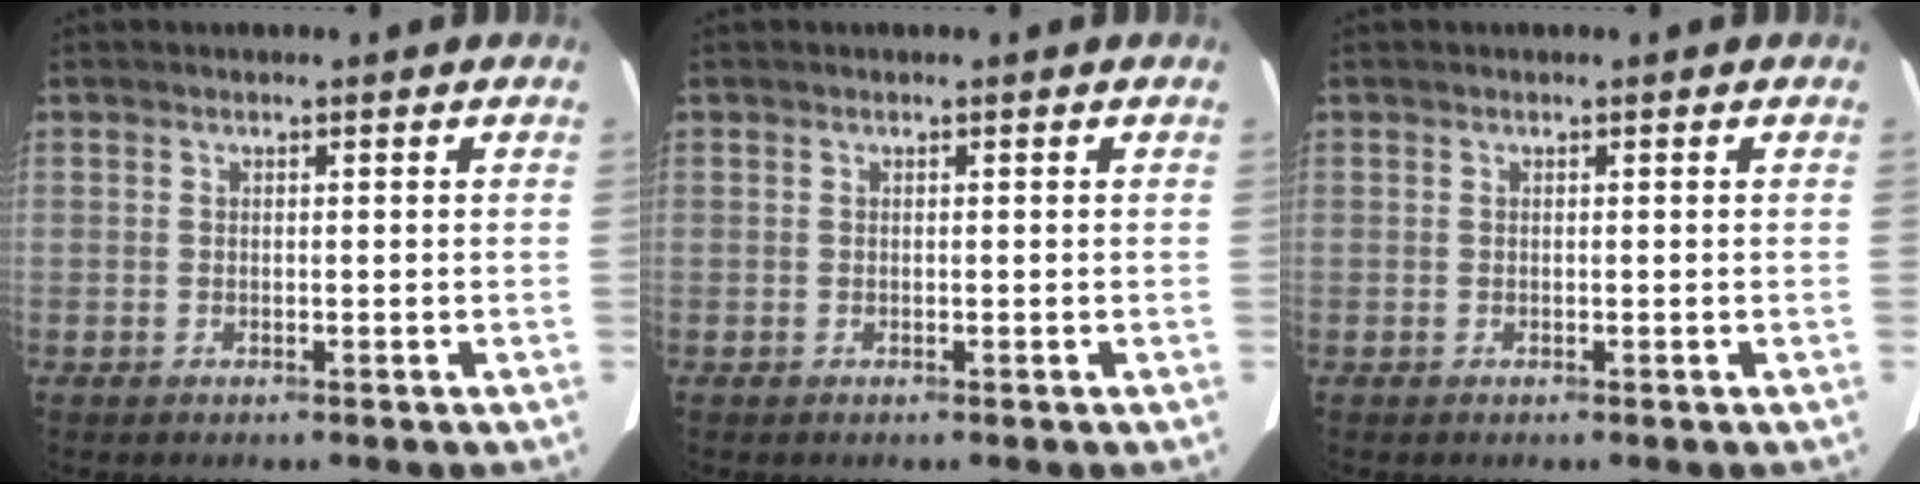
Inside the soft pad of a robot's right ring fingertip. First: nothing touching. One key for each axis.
{"total": 0.0}
{"total": 0.0}